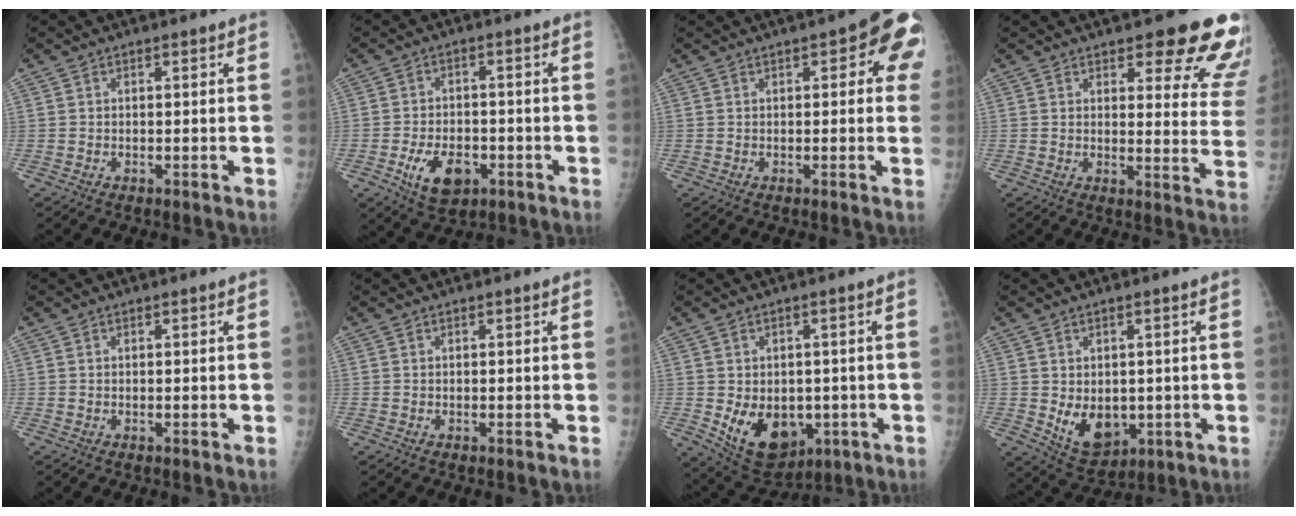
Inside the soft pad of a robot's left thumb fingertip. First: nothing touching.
{"total": 8.6, "force": [-3.5, 5.2, 5.8], "torque": [-0.086, 0.010, -0.051]}
{"total": 8.4, "force": [2.7, 3.3, 7.3], "torque": [-0.055, 0.007, 0.019]}
{"total": 15.8, "force": [11.4, 5.2, 9.6], "torque": [-0.066, -0.067, 0.119]}
{"total": 0.0}
{"total": 0.0}
{"total": 12.1, "force": [-2.6, 8.7, 8.0], "torque": [-0.096, -0.005, -0.015]}
{"total": 8.6, "force": [-1.0, 6.2, 5.9], "torque": [-0.068, -0.016, 0.006]}